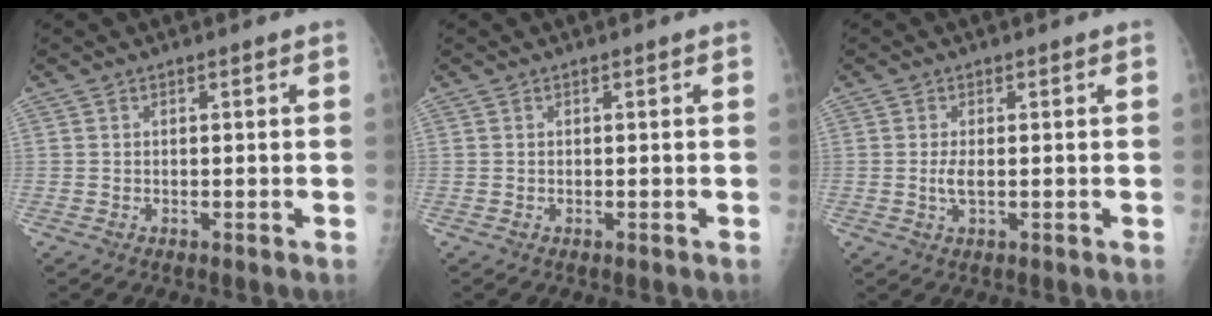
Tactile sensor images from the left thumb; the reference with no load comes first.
{"total": 0.0}
{"total": 2.1, "force": [-0.1, 0.8, 1.9], "torque": [-0.046, -0.005, -0.001]}